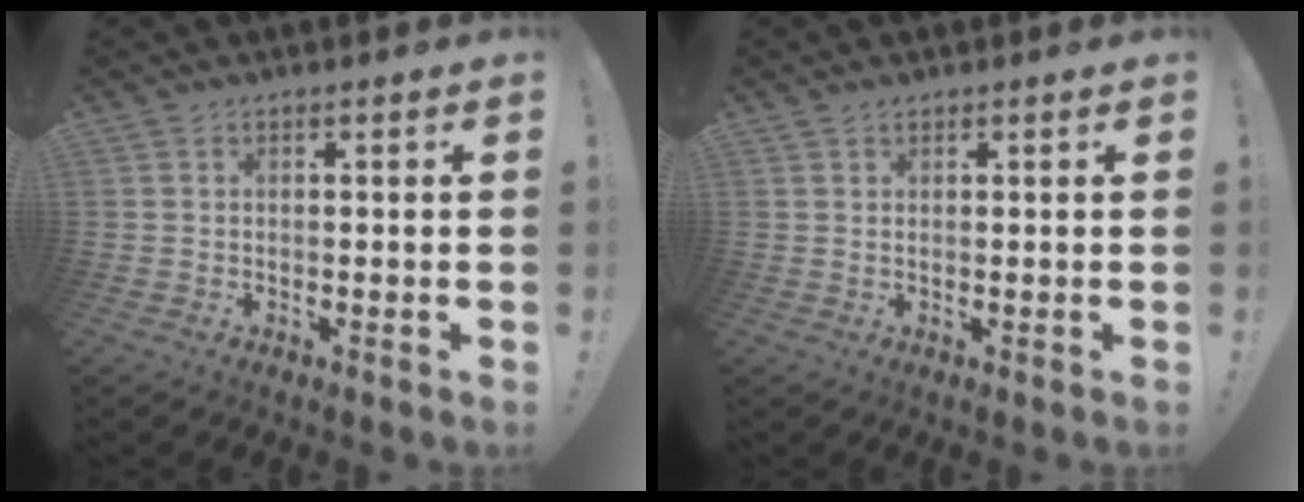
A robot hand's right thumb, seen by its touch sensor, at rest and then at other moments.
{"total": 0.8, "force": [0.8, 0.2, 0.2], "torque": [0.001, -0.003, 0.014]}